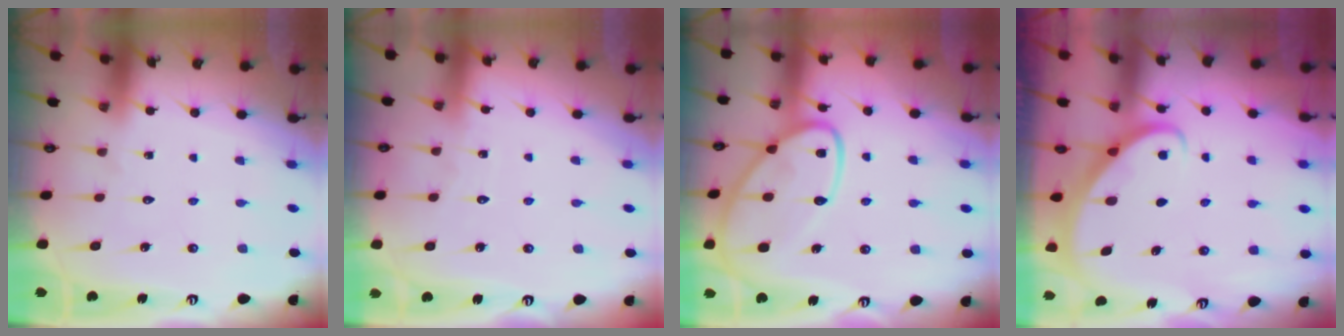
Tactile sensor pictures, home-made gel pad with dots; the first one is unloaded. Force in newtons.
{"total": 2.4, "press": 2.4, "slide": 0.3}
{"total": 15.4, "press": 15.3, "slide": 1.6}
{"total": 2.8, "press": 2.8, "slide": 0.2}